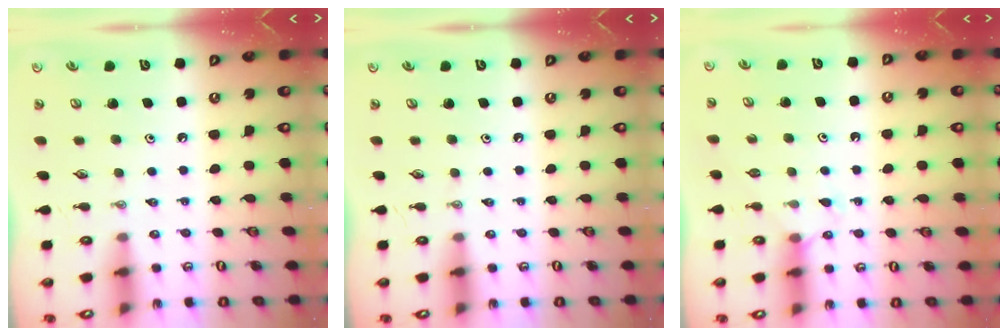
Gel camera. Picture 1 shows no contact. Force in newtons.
{"total": 0.0}
{"total": 5.9, "press": 5.8, "slide": 0.7}